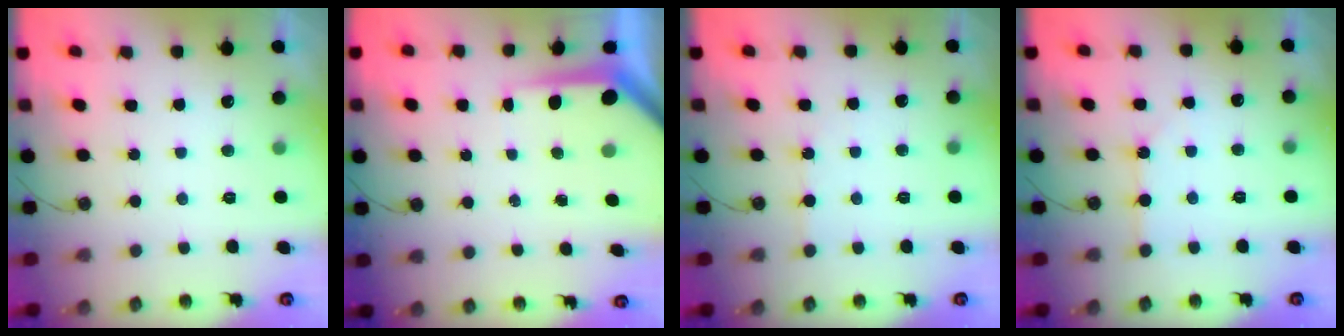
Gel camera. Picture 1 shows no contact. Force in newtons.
{"total": 5.8, "press": 5.8, "slide": 0.5}
{"total": 2.5, "press": 2.4, "slide": 0.5}
{"total": 1.5, "press": 1.5, "slide": 0.3}